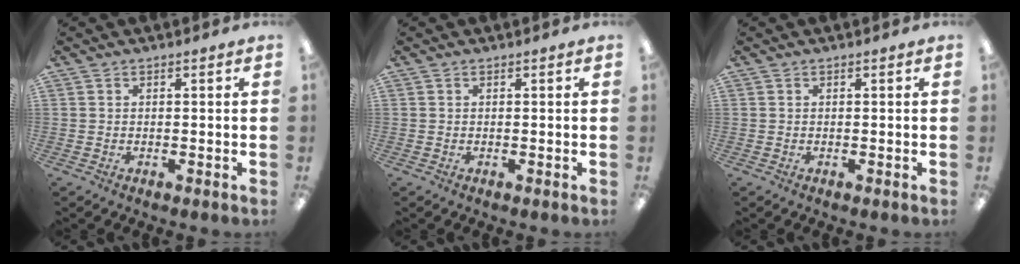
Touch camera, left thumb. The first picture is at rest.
{"total": 0.0}
{"total": 0.0}